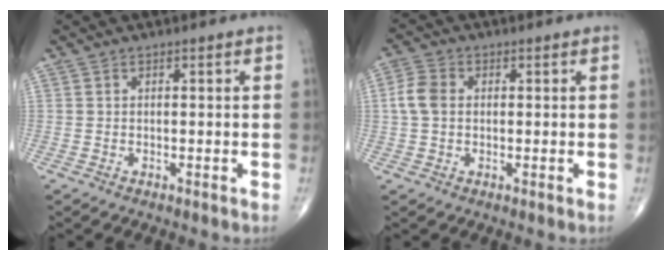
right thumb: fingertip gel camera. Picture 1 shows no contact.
{"total": 4.5, "force": [0.3, 3.3, 3.0], "torque": [-0.067, 0.011, 0.001]}